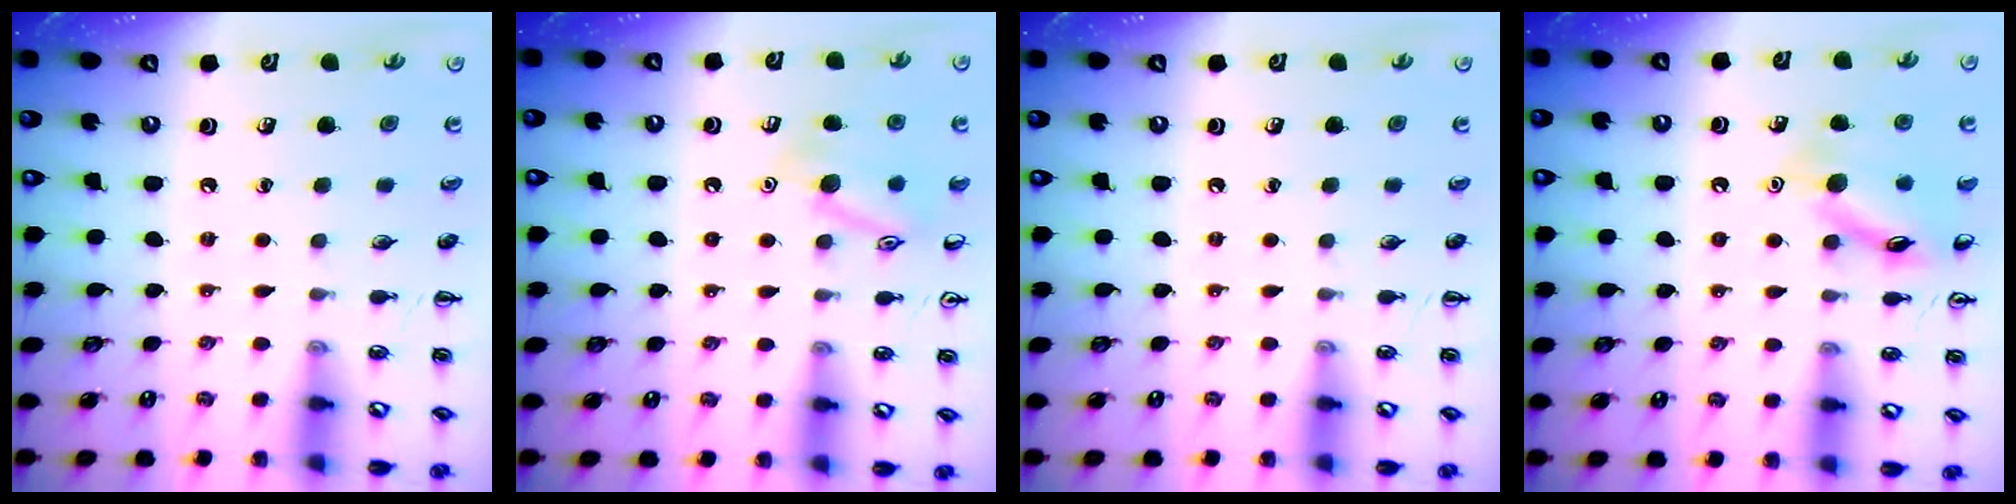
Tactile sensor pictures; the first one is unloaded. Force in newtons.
{"total": 10.9, "press": 10.9, "slide": 0.7}
{"total": 0.0}
{"total": 12.2, "press": 12.2, "slide": 0.9}